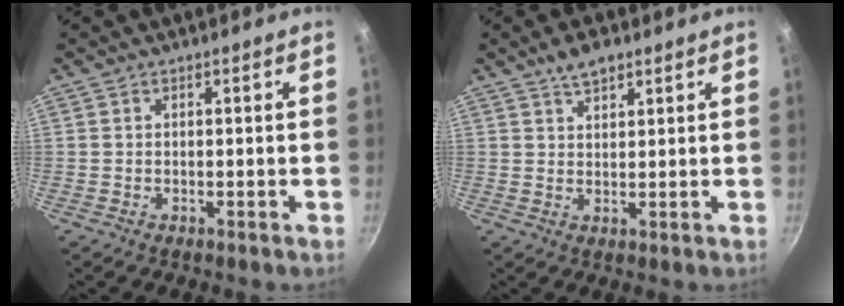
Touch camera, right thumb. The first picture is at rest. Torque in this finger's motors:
{"motor_torque": [-0.60, 0.86, 0.58, -0.29, -0.01]}